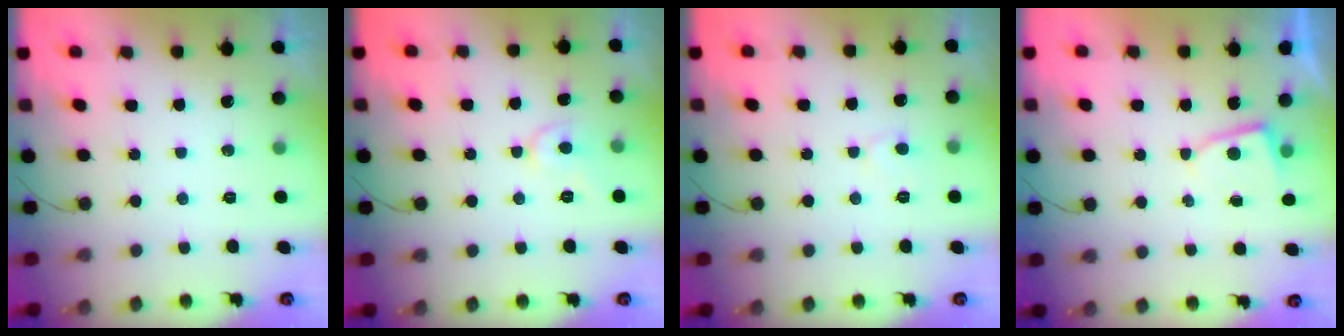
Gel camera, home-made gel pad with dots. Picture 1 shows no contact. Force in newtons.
{"total": 5.3, "press": 5.3, "slide": 0.4}
{"total": 4.1, "press": 4.1, "slide": 0.4}
{"total": 3.0, "press": 3.0, "slide": 0.4}